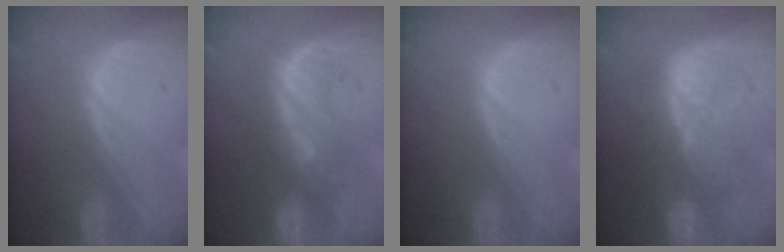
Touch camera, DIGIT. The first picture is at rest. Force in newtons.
{"total": 8.2, "press": 7.9, "slide": 2.2}
{"total": 0.0}
{"total": 9.6, "press": 9.2, "slide": 2.8}